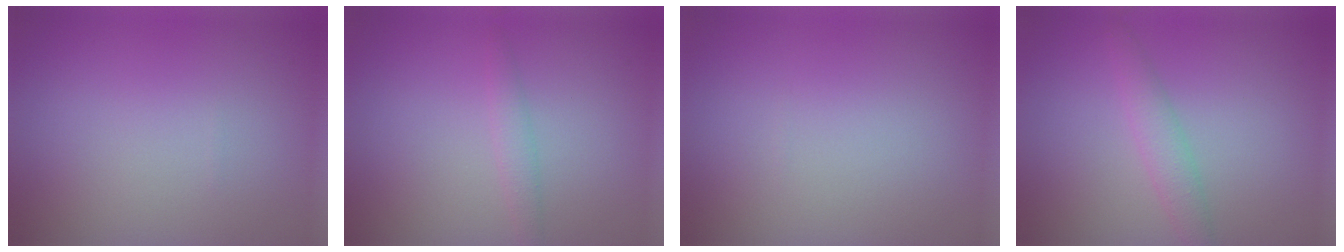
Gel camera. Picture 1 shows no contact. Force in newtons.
{"total": 1.3, "press": 1.3, "slide": 0.1}
{"total": 0.0}
{"total": 2.3, "press": 2.3, "slide": 0.2}